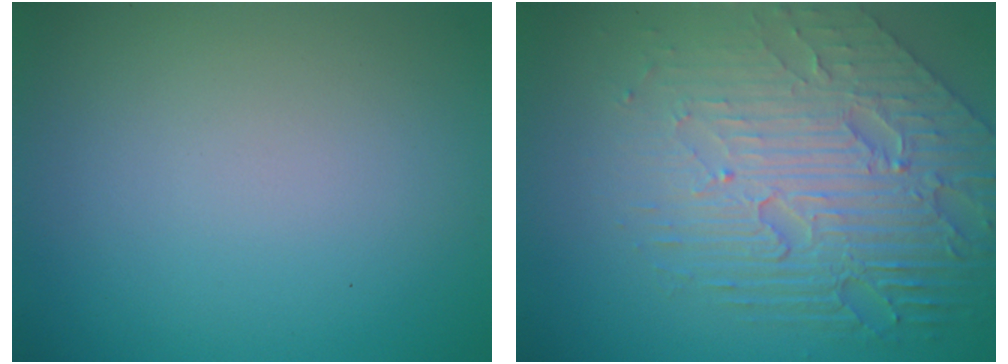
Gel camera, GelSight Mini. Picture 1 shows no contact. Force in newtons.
{"total": 8.4, "press": 5.6, "slide": 6.3}